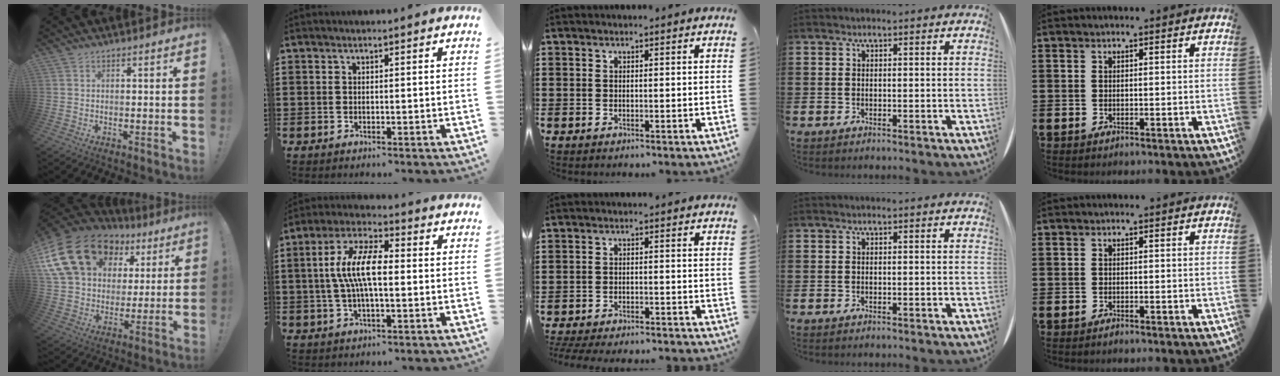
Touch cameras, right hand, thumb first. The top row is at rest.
{"thumb": {"total": 22.5, "force": [10.8, 15.5, 12.2], "torque": [-0.212, -0.042, 0.220]}, "index": {"total": 9.2, "force": [0.1, 3.3, 8.6], "torque": [-0.189, -0.001, -0.009]}, "middle": {"total": 3.2, "force": [-3.2, -0.1, 0.5], "torque": [-0.008, -0.002, -0.065]}}